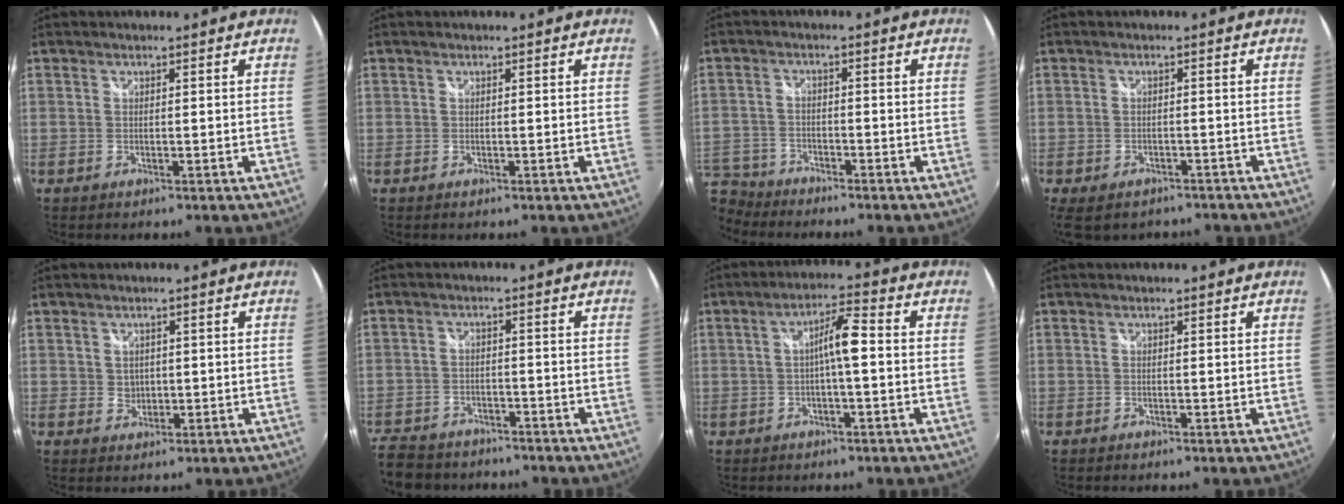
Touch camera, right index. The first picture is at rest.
{"total": 0.0}
{"total": 10.0, "force": [-8.3, 5.2, 2.1], "torque": [-0.089, -0.006, -0.164]}
{"total": 8.9, "force": [-6.7, 4.3, 3.9], "torque": [-0.092, -0.032, -0.095]}
{"total": 2.0, "force": [0.4, 1.9, 0.5], "torque": [-0.003, 0.003, 0.007]}
{"total": 12.0, "force": [-9.7, 6.3, 3.3], "torque": [-0.115, 0.000, -0.160]}
{"total": 5.2, "force": [-0.5, 0.5, 5.2], "torque": [-0.093, 0.013, -0.008]}
{"total": 0.0}